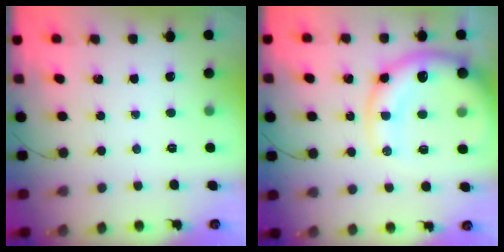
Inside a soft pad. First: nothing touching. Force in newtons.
{"total": 16.2, "press": 15.6, "slide": 4.3}